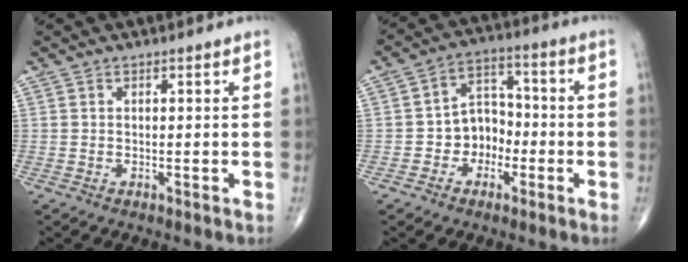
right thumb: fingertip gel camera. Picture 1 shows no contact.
{"total": 8.2, "force": [-2.3, 6.6, 4.3], "torque": [-0.028, 0.041, -0.050]}